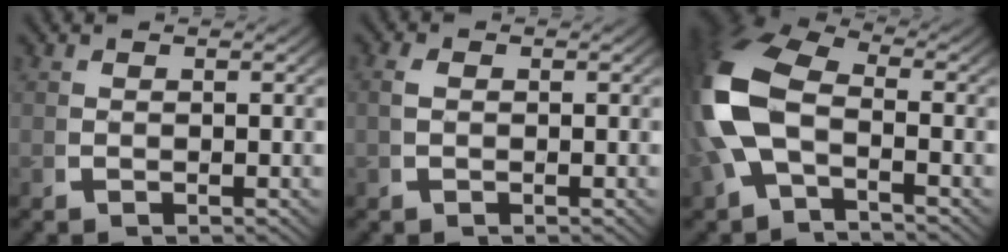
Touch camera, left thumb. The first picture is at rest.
{"total": 0.8, "force": [0.0, 0.5, 0.6], "torque": [-0.015, 0.001, 0.000]}
{"total": 10.9, "force": [-0.6, 7.3, 8.1], "torque": [-0.202, -0.010, -0.008]}